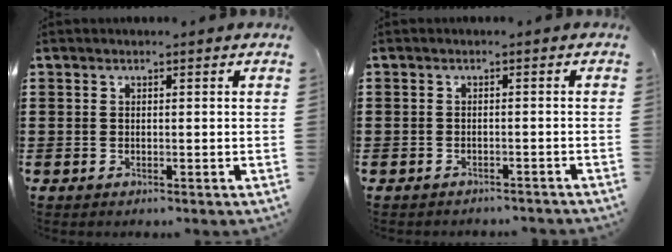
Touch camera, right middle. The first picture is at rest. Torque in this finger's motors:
{"motor_torque": [0.27, -0.27, -0.10, -0.21]}